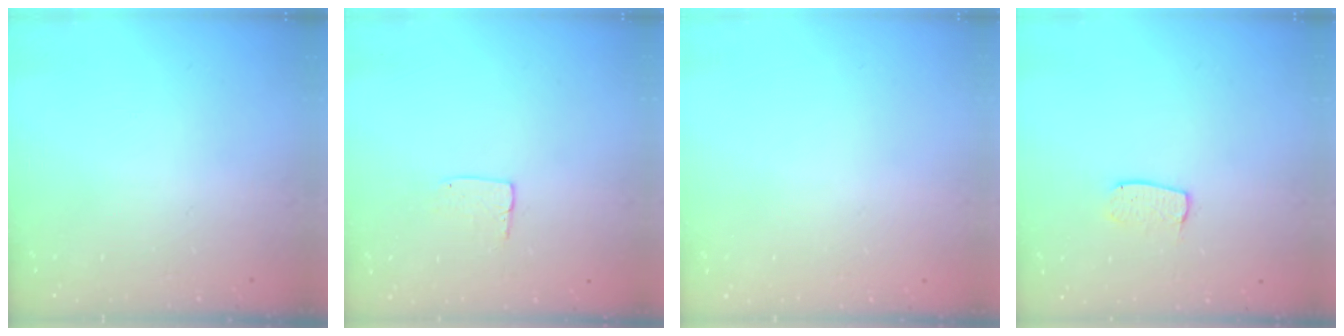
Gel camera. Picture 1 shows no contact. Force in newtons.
{"total": 5.6, "press": 5.6, "slide": 0.2}
{"total": 0.0}
{"total": 6.0, "press": 6.0, "slide": 0.4}